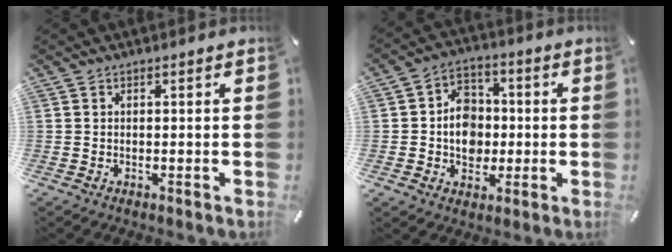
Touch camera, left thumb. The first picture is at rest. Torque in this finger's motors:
{"motor_torque": [0.43, 0.39, 0.89, -0.07, 0.24]}